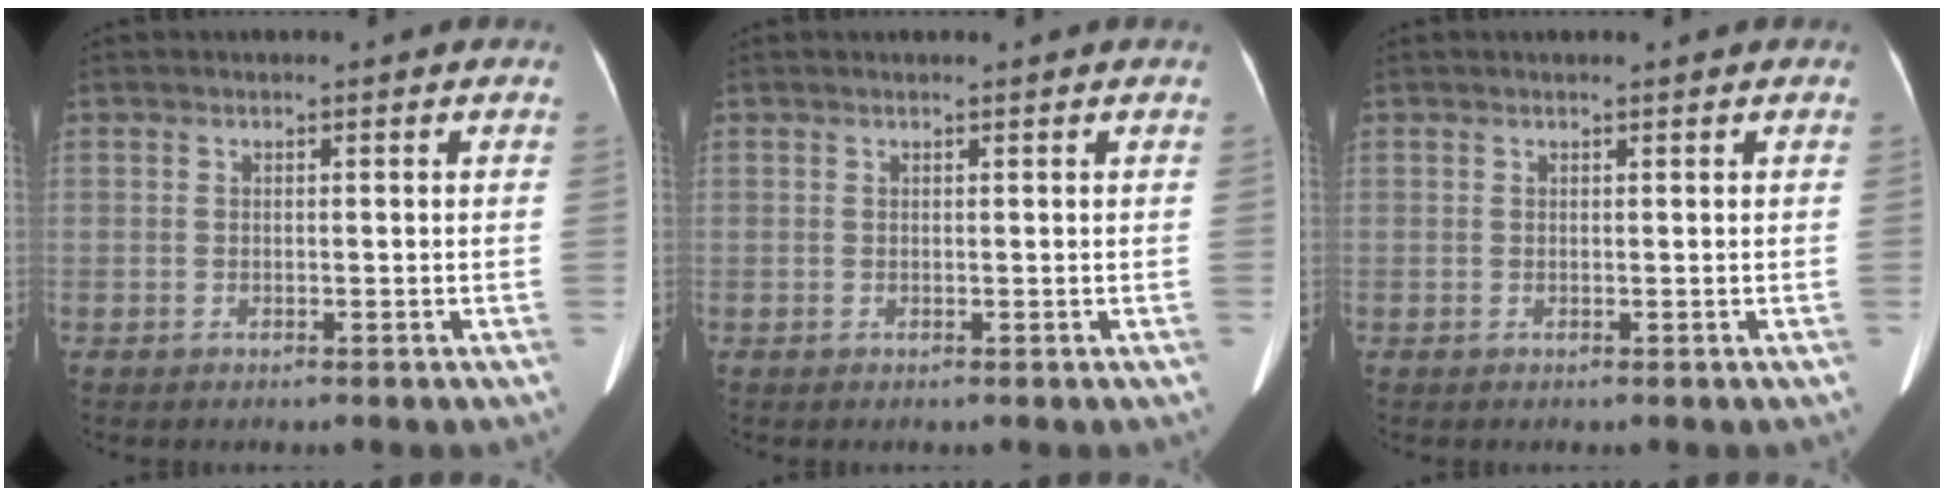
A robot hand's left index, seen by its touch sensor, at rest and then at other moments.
{"total": 0.6, "force": [0.6, -0.1, 0.2], "torque": [-0.004, 0.007, 0.014]}
{"total": 0.7, "force": [0.6, 0.0, 0.4], "torque": [-0.005, 0.009, 0.009]}